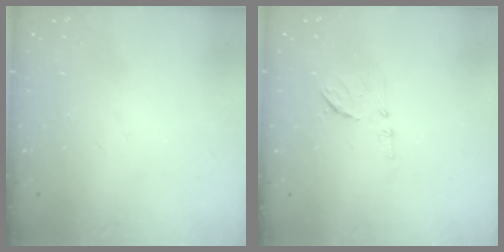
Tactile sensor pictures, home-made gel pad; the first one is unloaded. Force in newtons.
{"total": 7.5, "press": 7.5, "slide": 0.8}